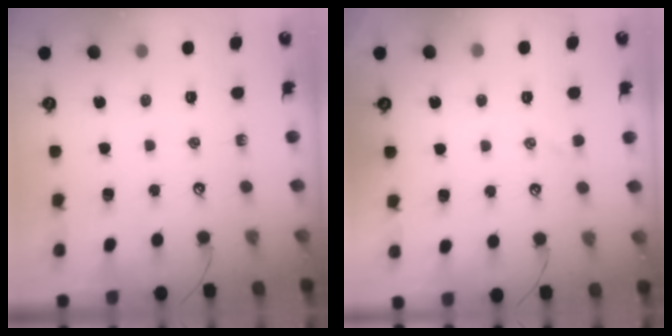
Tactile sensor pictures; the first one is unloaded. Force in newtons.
{"total": 1.0, "press": 0.8, "slide": 0.4}